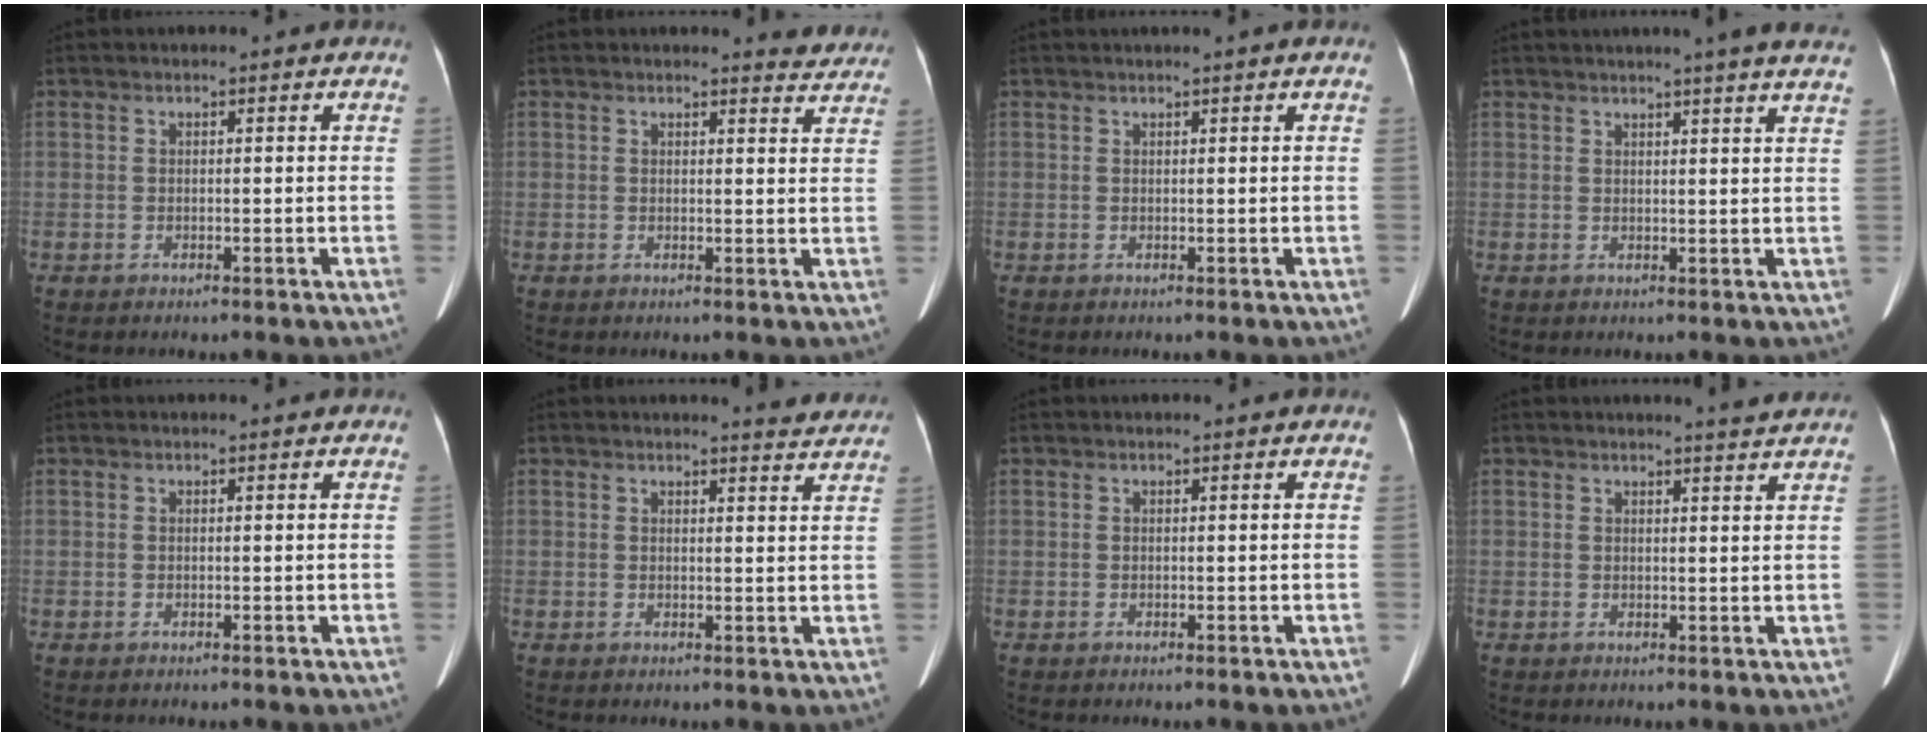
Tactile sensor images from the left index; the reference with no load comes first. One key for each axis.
{"total": 4.3, "fx": 4.2, "fy": 0.8, "fz": 0.4, "tx": 0.002, "ty": -0.019, "tz": 0.025}
{"total": 0.9, "fx": 0.6, "fy": -0.3, "fz": 0.6, "tx": -0.017, "ty": 0.004, "tz": 0.019}
{"total": 9.7, "fx": 8.3, "fy": -0.8, "fz": 5.0, "tx": -0.063, "ty": -0.003, "tz": 0.077}
{"total": 0.0}
{"total": 3.8, "fx": 3.8, "fy": 0.1, "fz": 0.7, "tx": -0.015, "ty": -0.012, "tz": 0.031}
{"total": 0.0}
{"total": 2.8, "fx": 2.6, "fy": -0.7, "fz": 0.7, "tx": -0.012, "ty": -0.009, "tz": 0.026}